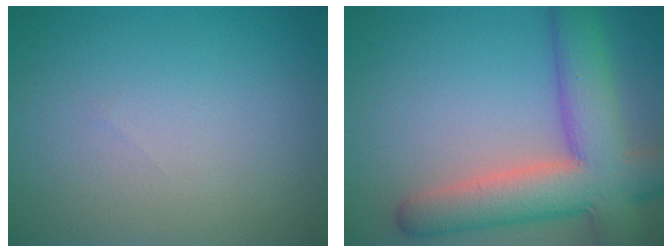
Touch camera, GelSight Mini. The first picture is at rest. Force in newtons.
{"total": 9.7, "press": 9.7, "slide": 0.6}